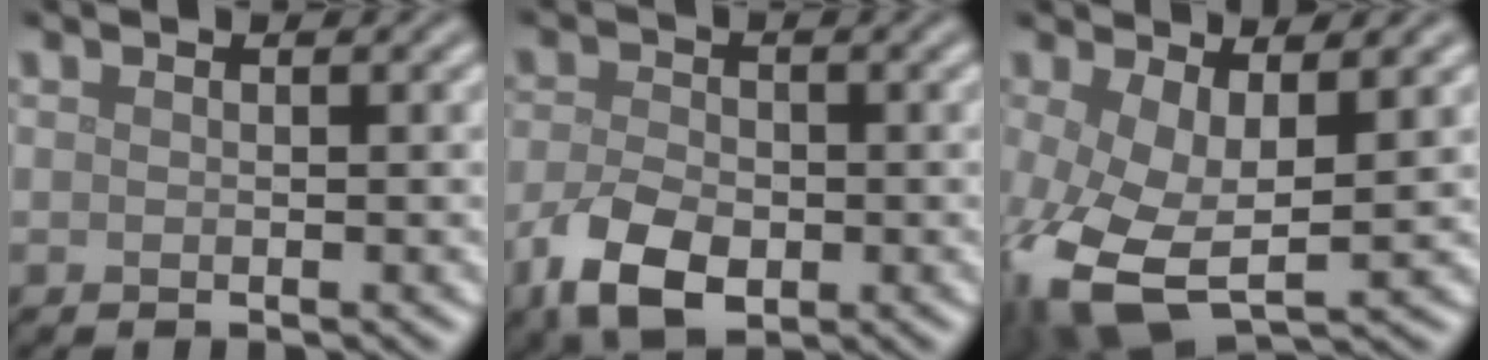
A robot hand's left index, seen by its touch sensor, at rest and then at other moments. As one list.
[{"total": 5.6, "force": [-2.4, 3.4, 3.8], "torque": [-0.083, -0.008, -0.049]}, {"total": 8.7, "force": [-0.8, 4.7, 7.3], "torque": [-0.177, -0.027, -0.005]}]